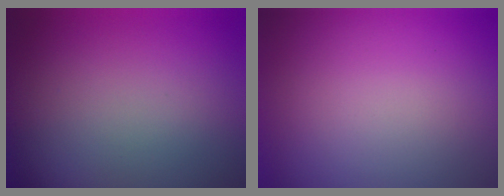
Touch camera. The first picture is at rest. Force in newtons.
{"total": 0.0}